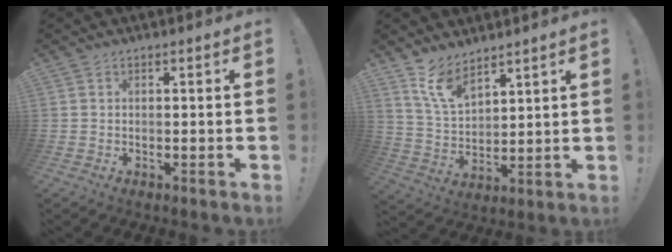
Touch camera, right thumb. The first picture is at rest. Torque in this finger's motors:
{"motor_torque": [-0.04, 0.10, 0.14, 0.12, 0.05]}